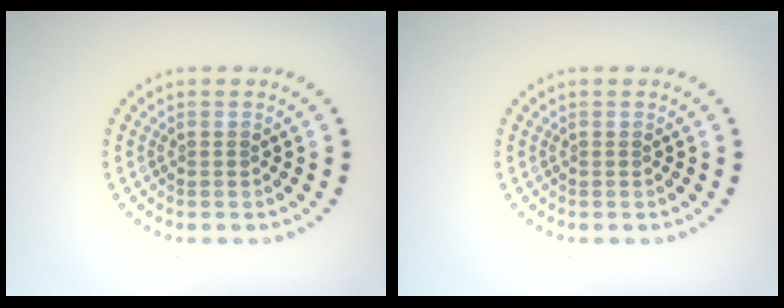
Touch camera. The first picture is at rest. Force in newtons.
{"total": 0.0}